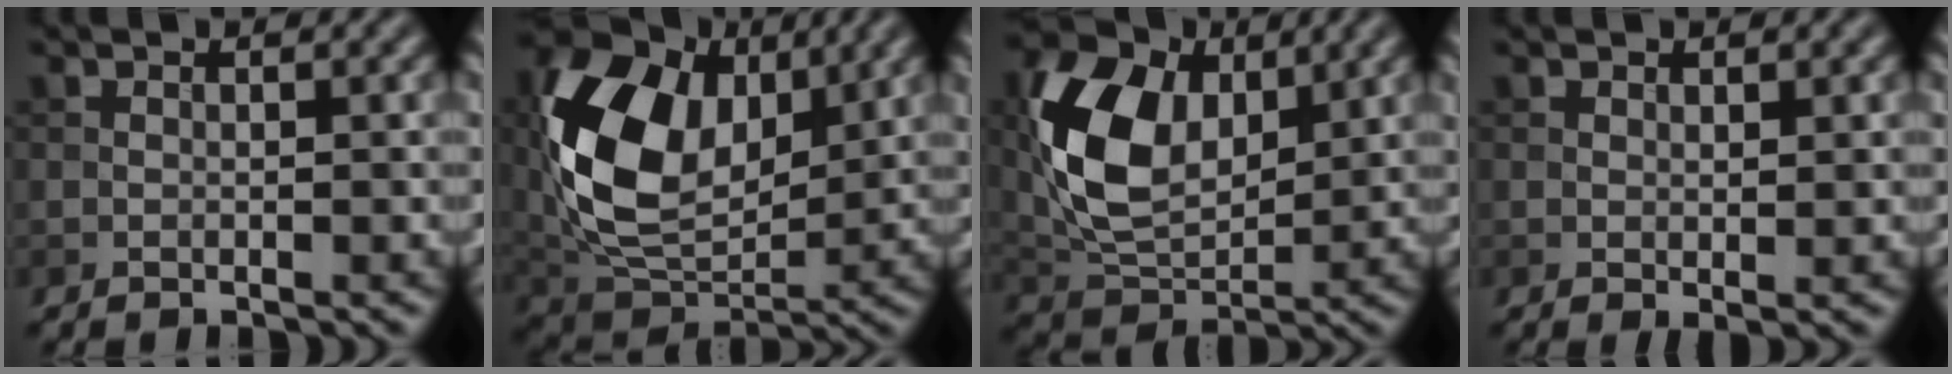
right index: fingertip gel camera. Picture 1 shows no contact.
{"total": 12.8, "force": [2.8, 8.5, 9.1], "torque": [-0.182, 0.006, 0.048]}
{"total": 10.1, "force": [2.5, 6.7, 7.2], "torque": [-0.157, 0.002, 0.046]}
{"total": 0.8, "force": [0.4, 0.3, 0.7], "torque": [-0.010, -0.003, 0.007]}